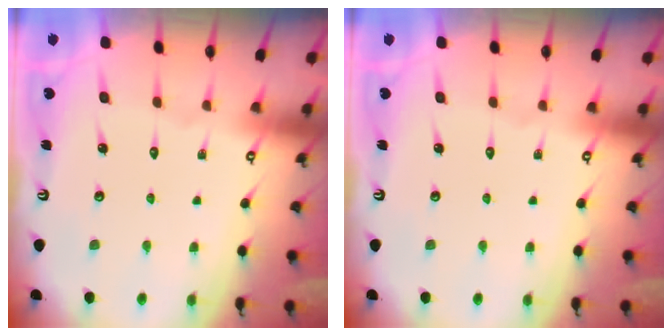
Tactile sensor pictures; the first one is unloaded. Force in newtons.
{"total": 0.0}